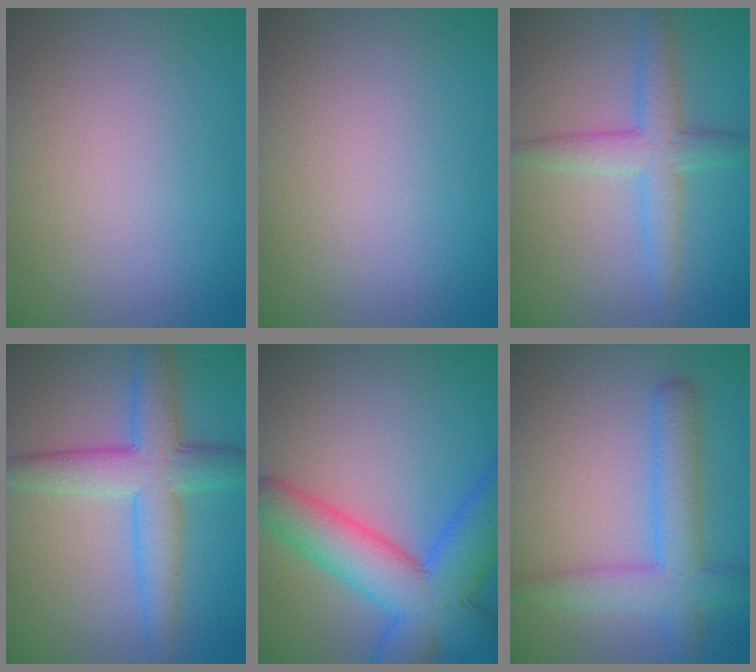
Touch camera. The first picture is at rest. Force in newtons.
{"total": 0.0}
{"total": 4.1, "press": 4.1, "slide": 0.1}
{"total": 6.1, "press": 6.1, "slide": 0.1}
{"total": 10.0, "press": 10.0, "slide": 0.5}
{"total": 5.0, "press": 5.0, "slide": 0.1}